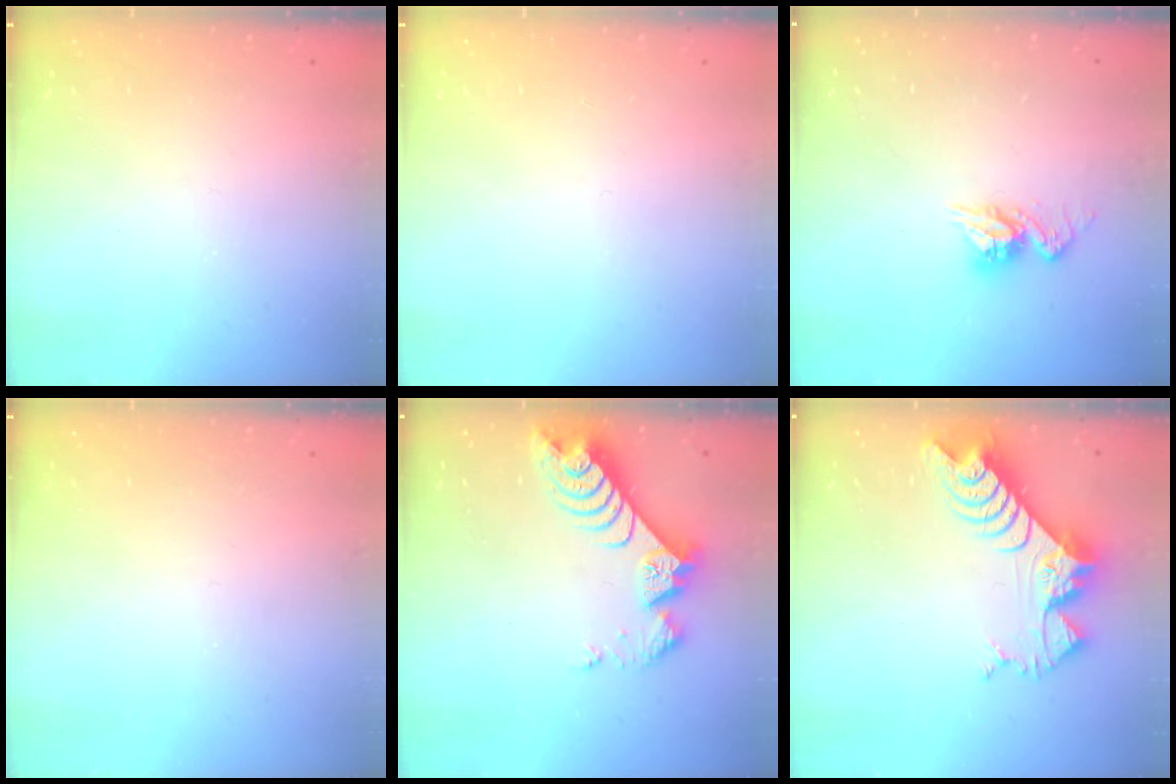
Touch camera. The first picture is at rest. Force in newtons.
{"total": 0.0}
{"total": 8.9, "press": 8.9, "slide": 0.6}
{"total": 0.0}
{"total": 8.8, "press": 8.8, "slide": 0.8}
{"total": 10.6, "press": 10.6, "slide": 0.9}